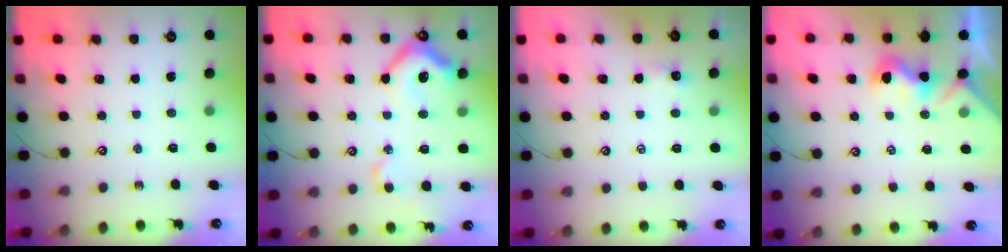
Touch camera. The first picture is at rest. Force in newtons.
{"total": 9.0, "press": 8.8, "slide": 1.8}
{"total": 1.6, "press": 1.6, "slide": 0.2}
{"total": 0.5, "press": 0.3, "slide": 0.4}